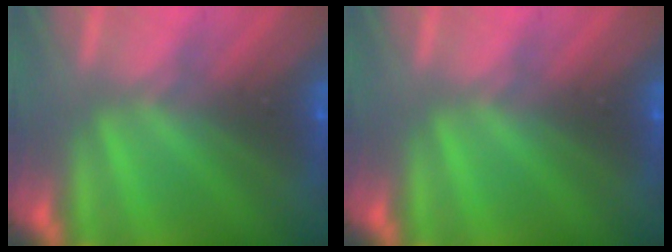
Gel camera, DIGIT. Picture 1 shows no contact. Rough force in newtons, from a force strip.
{"total": 0.0}